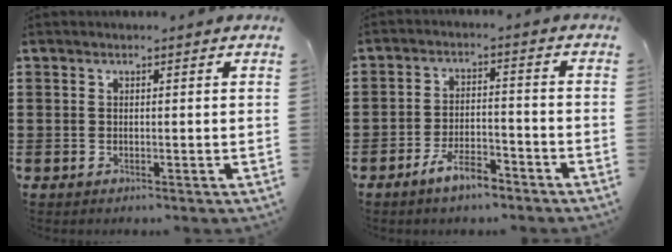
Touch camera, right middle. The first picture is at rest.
{"total": 5.8, "force": [-4.4, 1.7, 3.3], "torque": [-0.065, 0.006, -0.085]}